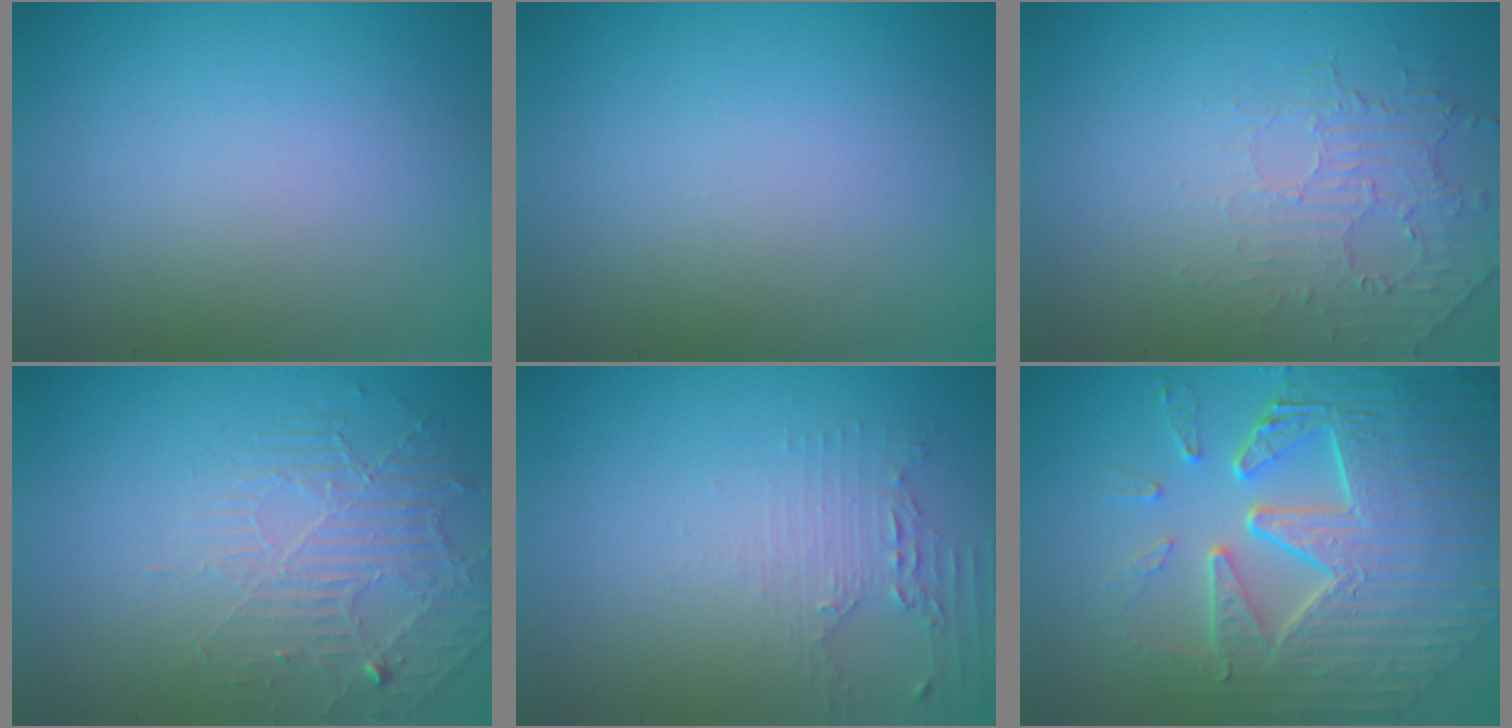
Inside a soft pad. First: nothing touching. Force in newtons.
{"total": 0.0}
{"total": 2.0, "press": 0.9, "slide": 1.8}
{"total": 2.3, "press": 1.7, "slide": 1.6}
{"total": 1.9, "press": 1.3, "slide": 1.4}
{"total": 9.4, "press": 6.3, "slide": 6.9}